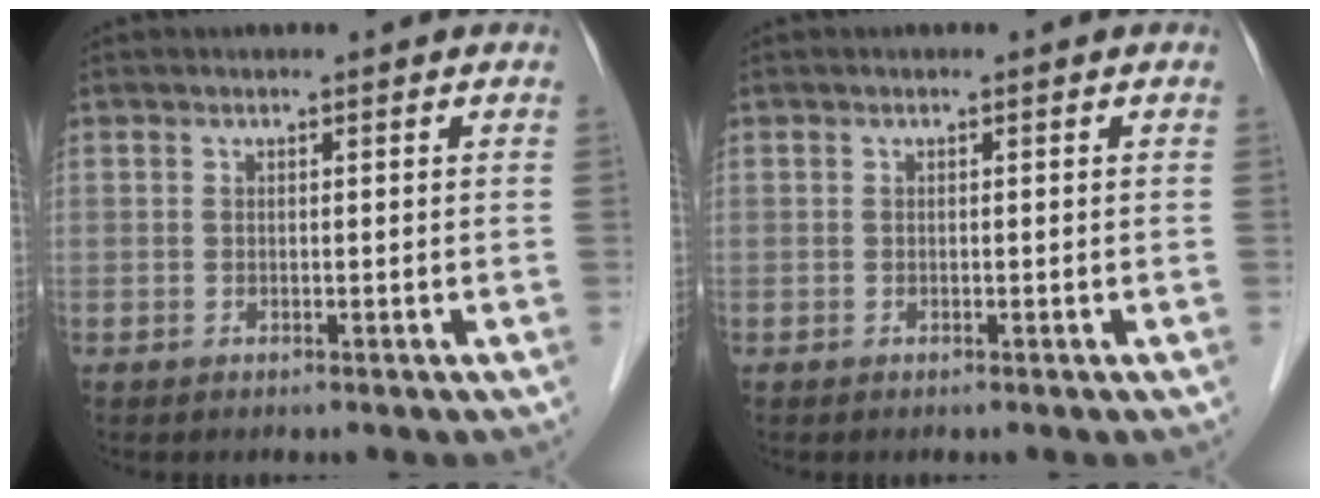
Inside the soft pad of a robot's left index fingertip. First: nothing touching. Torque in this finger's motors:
{"motor_torque": [-0.03, 0.09, 0.02, 0.00]}